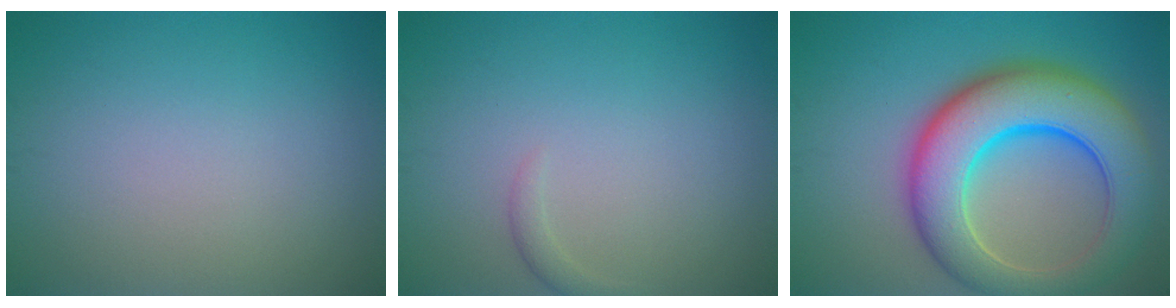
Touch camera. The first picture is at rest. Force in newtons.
{"total": 0.9, "press": 0.9, "slide": 0.1}
{"total": 10.9, "press": 10.9, "slide": 0.2}